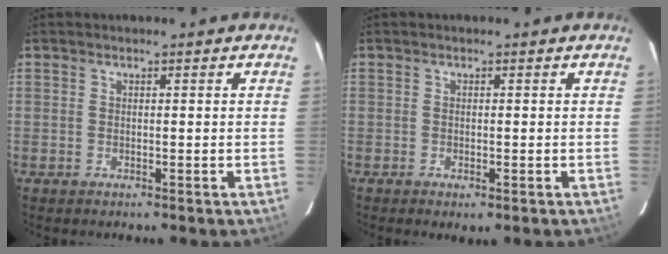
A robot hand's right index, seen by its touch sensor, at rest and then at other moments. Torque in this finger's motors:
{"motor_torque": [0.61, -0.57, 0.21, 0.06]}